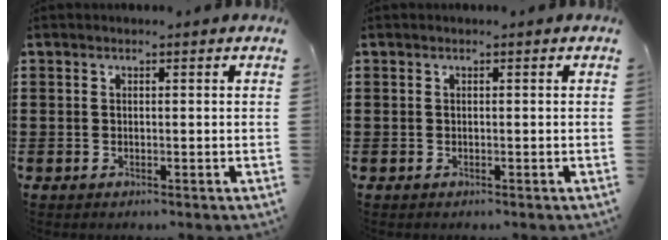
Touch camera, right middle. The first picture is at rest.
{"total": 0.0}